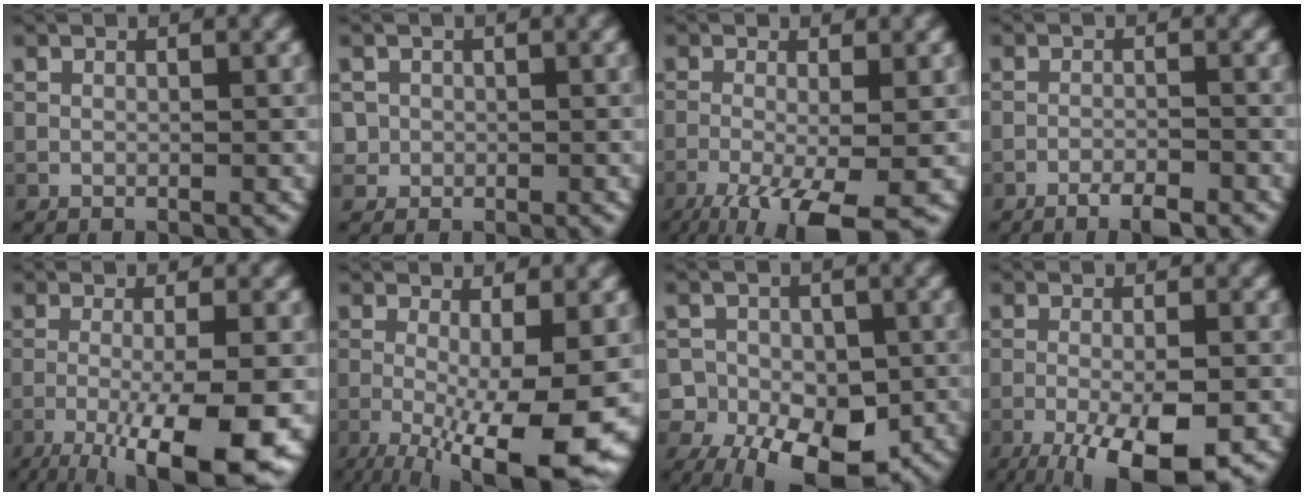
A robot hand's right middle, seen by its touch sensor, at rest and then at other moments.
{"total": 1.3, "force": [0.0, 1.3, 0.1], "torque": [0.012, -0.004, 0.002]}
{"total": 8.4, "force": [-4.4, 2.2, 6.8], "torque": [-0.119, -0.017, -0.074]}
{"total": 2.5, "force": [-1.9, 0.4, 1.6], "torque": [-0.029, 0.002, -0.037]}
{"total": 11.3, "force": [-5.1, 2.8, 9.7], "torque": [-0.154, -0.015, -0.078]}
{"total": 12.3, "force": [-3.5, 3.0, 11.4], "torque": [-0.167, -0.021, -0.046]}
{"total": 14.5, "force": [-7.7, 10.1, 7.0], "torque": [-0.100, -0.033, -0.126]}
{"total": 9.7, "force": [-5.1, 2.9, 7.8], "torque": [-0.136, -0.020, -0.080]}